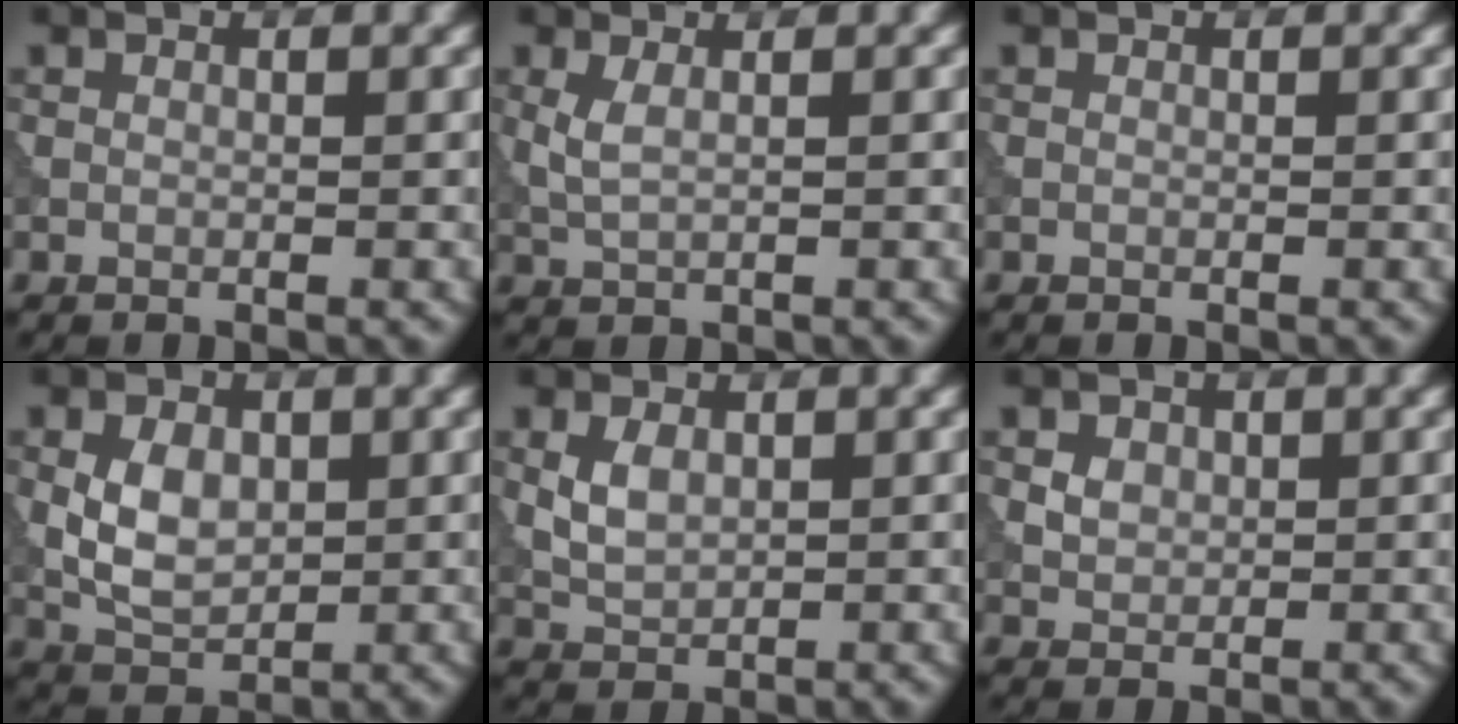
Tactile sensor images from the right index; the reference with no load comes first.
{"total": 1.7, "force": [0.6, 0.5, 1.5], "torque": [-0.037, -0.001, 0.014]}
{"total": 0.0}
{"total": 4.0, "force": [0.4, 2.7, 3.0], "torque": [-0.063, 0.000, 0.007]}
{"total": 2.6, "force": [0.6, 1.7, 1.9], "torque": [-0.044, -0.001, 0.017]}
{"total": 2.3, "force": [0.9, 1.8, 1.1], "torque": [-0.025, 0.002, 0.023]}